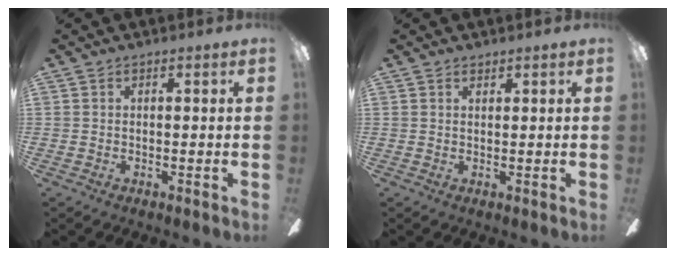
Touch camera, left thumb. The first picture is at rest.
{"total": 0.9, "force": [0.9, 0.3, 0.2], "torque": [-0.005, 0.000, 0.017]}